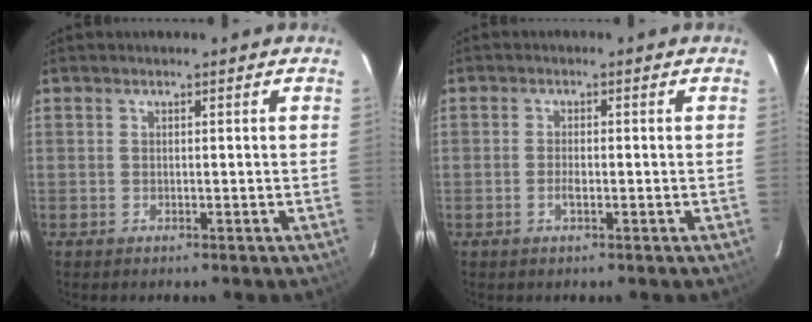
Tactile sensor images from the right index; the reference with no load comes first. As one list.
[{"total": 1.9, "force": [-0.7, 0.7, 1.7], "torque": [-0.035, 0.000, -0.014]}]